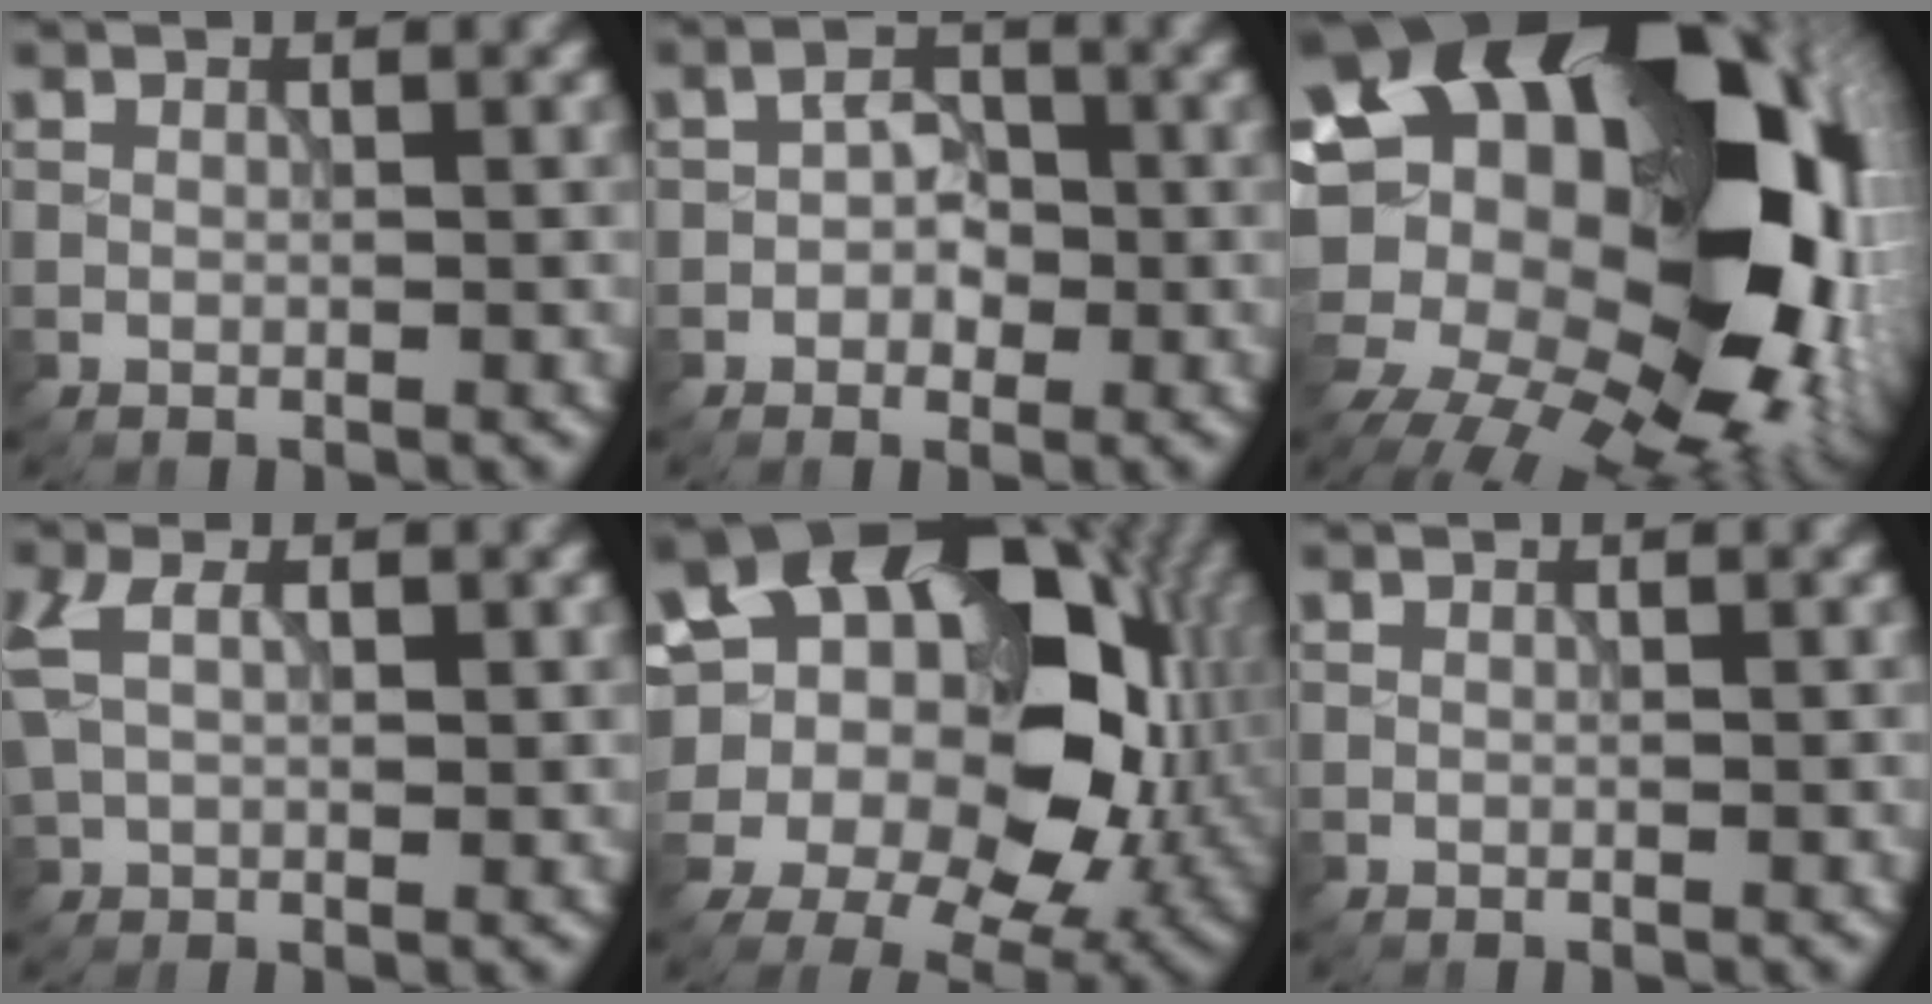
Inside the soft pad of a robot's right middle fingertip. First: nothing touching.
{"total": 2.6, "force": [-0.6, 1.9, 1.8], "torque": [-0.025, 0.005, -0.016]}
{"total": 22.3, "force": [1.6, 15.8, 15.7], "torque": [-0.252, 0.001, 0.019]}
{"total": 4.2, "force": [1.1, 2.6, 3.1], "torque": [-0.079, 0.005, 0.024]}
{"total": 21.0, "force": [5.1, 15.5, 13.1], "torque": [-0.246, 0.037, 0.107]}
{"total": 0.0}